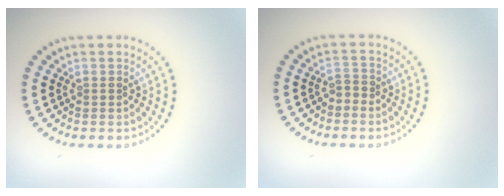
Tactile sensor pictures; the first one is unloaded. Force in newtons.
{"total": 0.9, "press": 0.7, "slide": 0.6}